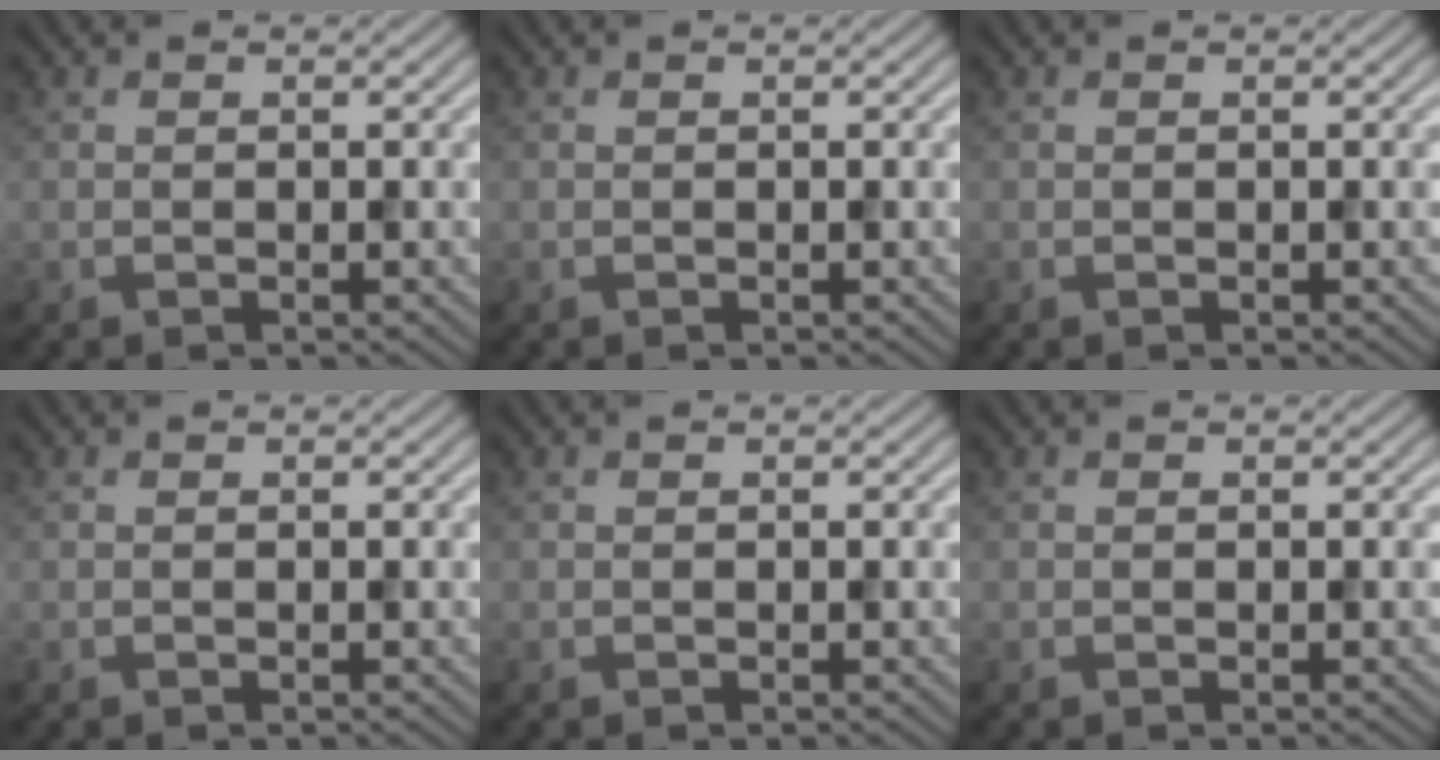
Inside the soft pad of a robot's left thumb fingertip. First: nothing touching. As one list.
[{"total": 0.0}, {"total": 0.0}, {"total": 0.0}, {"total": 0.0}, {"total": 0.0}]